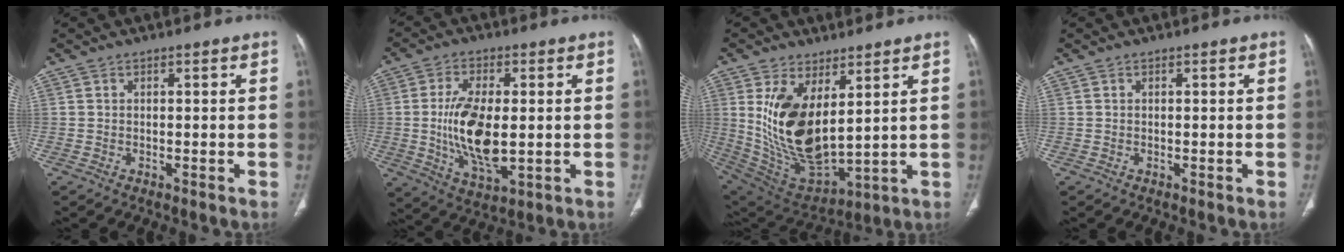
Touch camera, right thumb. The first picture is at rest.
{"total": 14.9, "force": [-0.4, 7.1, 13.1], "torque": [-0.245, -0.015, 0.000]}
{"total": 17.6, "force": [4.7, 8.8, 14.6], "torque": [-0.264, -0.032, 0.120]}
{"total": 0.0}